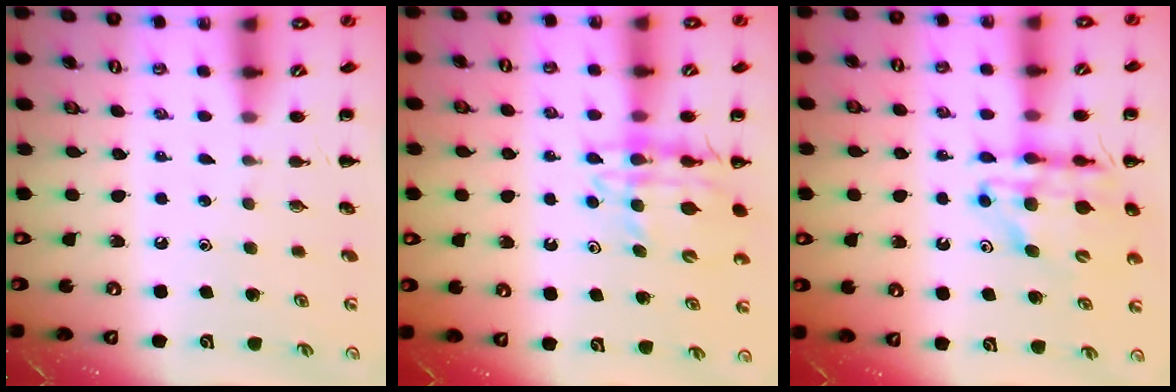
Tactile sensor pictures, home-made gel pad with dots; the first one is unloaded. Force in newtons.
{"total": 12.0, "press": 11.3, "slide": 3.9}
{"total": 13.9, "press": 13.4, "slide": 3.7}